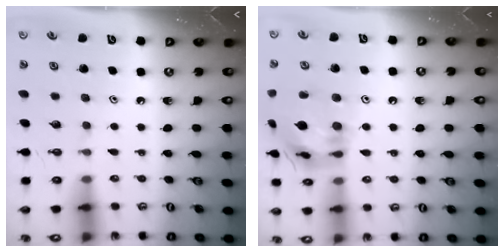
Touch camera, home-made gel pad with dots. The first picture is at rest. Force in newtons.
{"total": 17.5, "press": 17.4, "slide": 1.7}